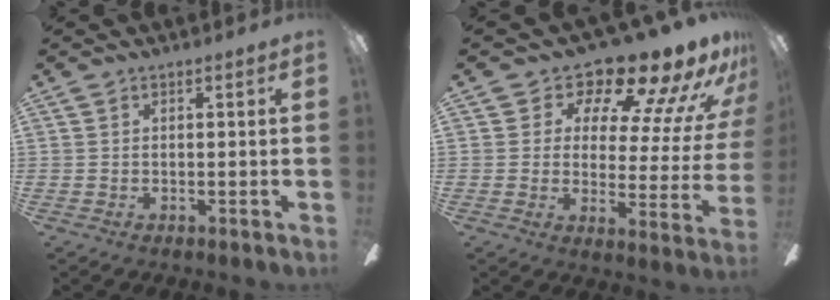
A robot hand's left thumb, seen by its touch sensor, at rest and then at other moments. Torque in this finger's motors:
{"motor_torque": [0.50, 0.58, 1.08, -1.69, 0.07]}